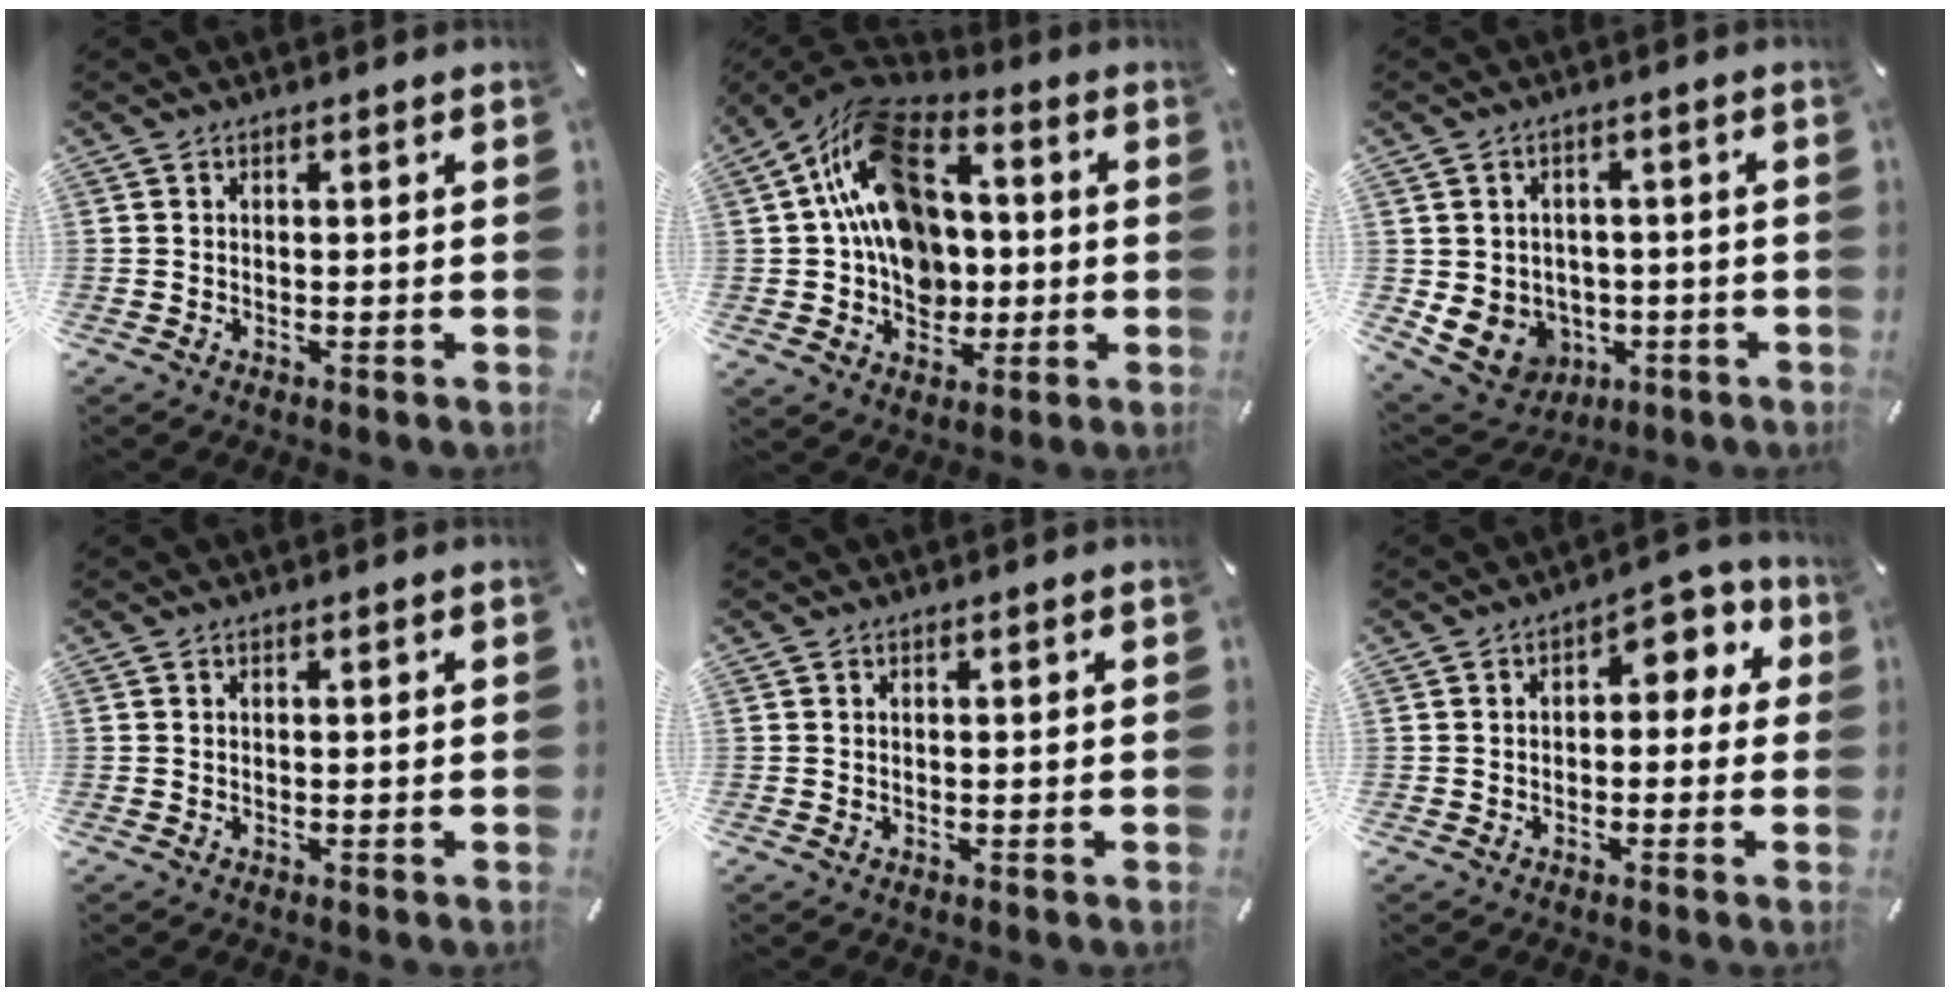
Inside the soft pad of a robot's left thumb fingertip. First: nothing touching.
{"total": 18.4, "force": [2.4, 14.4, 11.2], "torque": [-0.205, -0.009, 0.044]}
{"total": 7.7, "force": [-1.0, 7.3, 2.1], "torque": [-0.062, -0.007, -0.013]}
{"total": 0.0}
{"total": 0.0}
{"total": 5.4, "force": [0.9, 3.4, 4.1], "torque": [-0.055, -0.007, 0.004]}